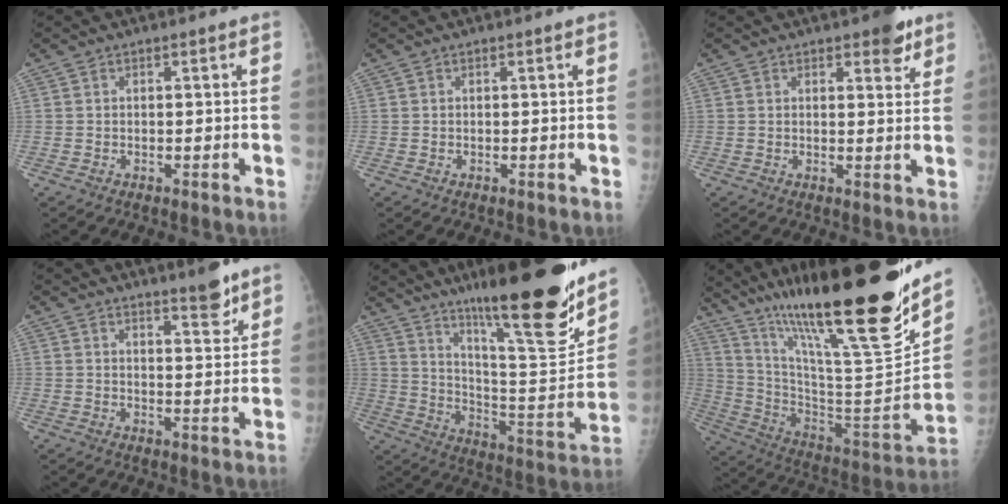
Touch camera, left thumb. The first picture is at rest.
{"total": 0.0}
{"total": 4.7, "force": [3.1, 1.9, 3.1], "torque": [-0.021, -0.015, 0.036]}
{"total": 5.2, "force": [4.1, 0.9, 3.1], "torque": [-0.032, -0.034, 0.058]}
{"total": 26.6, "force": [18.3, 4.2, 18.9], "torque": [-0.268, -0.089, 0.295]}
{"total": 35.1, "force": [24.5, 5.2, 24.7], "torque": [-0.383, -0.097, 0.399]}